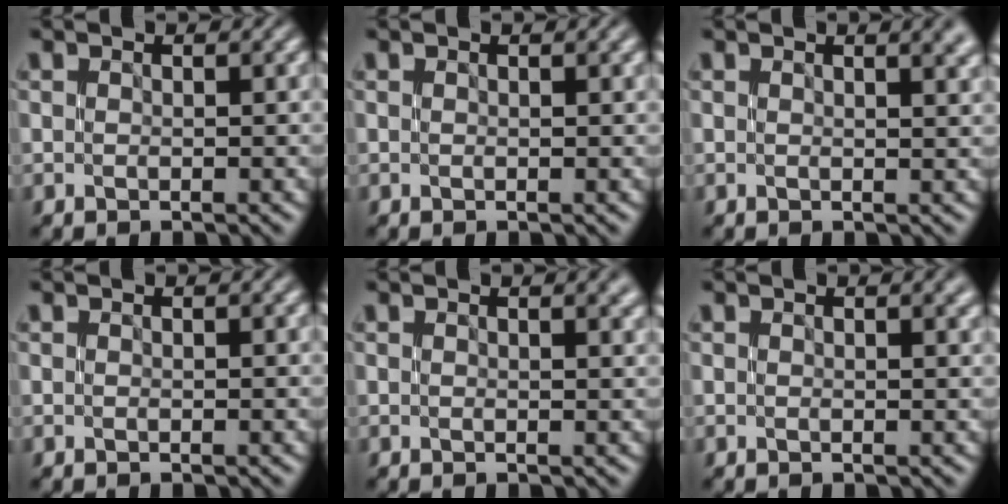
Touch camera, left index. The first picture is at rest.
{"total": 0.5, "force": [0.0, 0.1, 0.5], "torque": [-0.007, 0.000, 0.000]}
{"total": 2.7, "force": [0.8, 1.2, 2.3], "torque": [-0.011, 0.010, 0.003]}
{"total": 0.0}
{"total": 1.7, "force": [0.5, 0.7, 1.4], "torque": [-0.010, 0.006, 0.001]}
{"total": 1.2, "force": [0.3, 0.5, 1.1], "torque": [-0.009, 0.002, 0.000]}